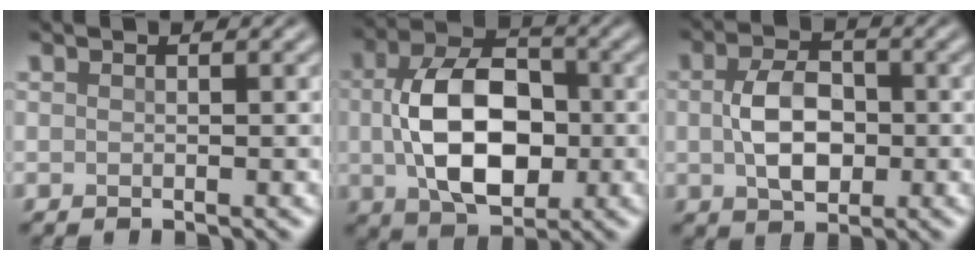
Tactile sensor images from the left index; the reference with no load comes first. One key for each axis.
{"total": 9.8, "fx": -0.1, "fy": 6.3, "fz": 7.5, "tx": -0.148, "ty": -0.003, "tz": 0.000}
{"total": 5.1, "fx": -0.1, "fy": 3.3, "fz": 3.9, "tx": -0.077, "ty": 0.000, "tz": -0.002}